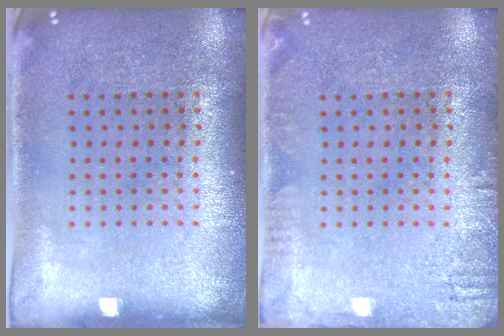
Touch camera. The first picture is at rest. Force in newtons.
{"total": 1.7, "press": 1.7, "slide": 0.2}